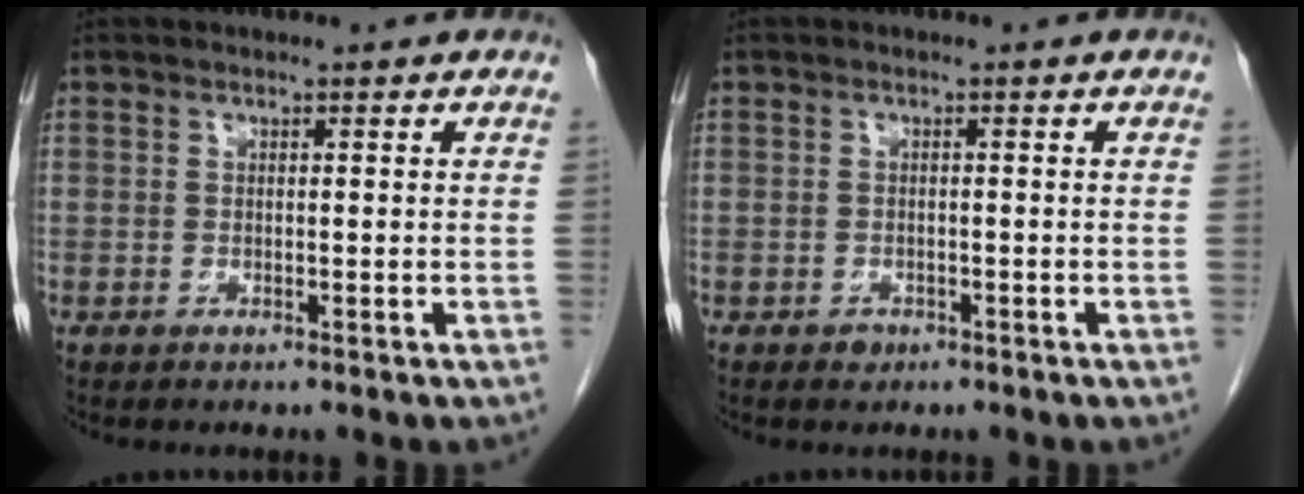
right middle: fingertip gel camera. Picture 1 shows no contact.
{"total": 1.1, "force": [-0.8, 0.8, 0.3], "torque": [-0.004, 0.003, -0.011]}